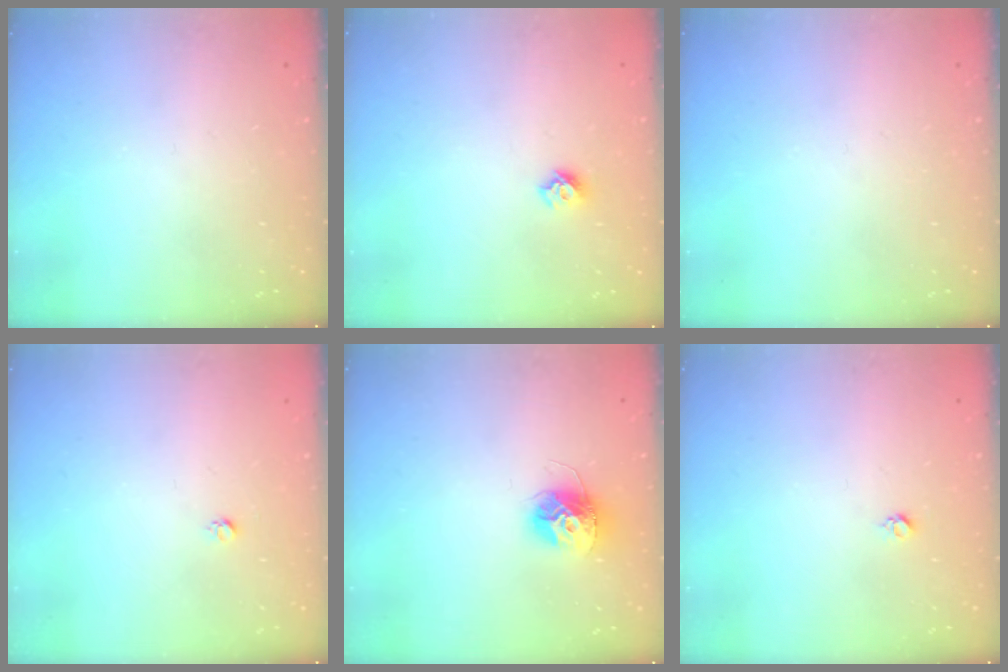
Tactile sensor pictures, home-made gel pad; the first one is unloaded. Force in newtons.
{"total": 5.7, "press": 5.7, "slide": 0.5}
{"total": 0.0}
{"total": 2.7, "press": 2.7, "slide": 0.3}
{"total": 11.8, "press": 11.8, "slide": 0.9}
{"total": 3.0, "press": 2.9, "slide": 0.4}